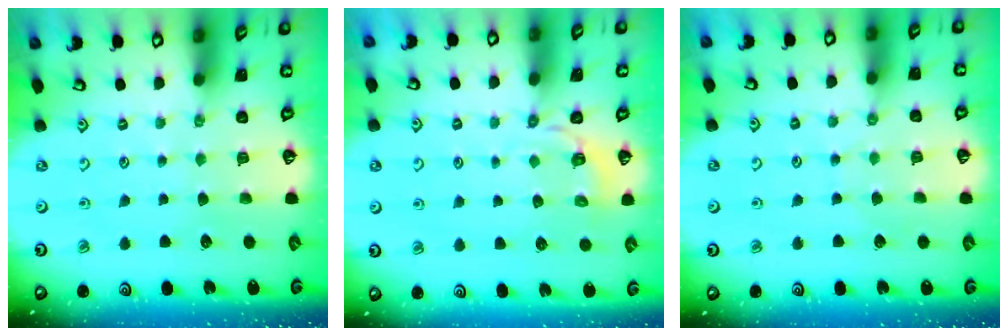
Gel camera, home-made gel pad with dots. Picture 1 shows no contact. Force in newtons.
{"total": 3.5, "press": 2.6, "slide": 2.4}
{"total": 3.1, "press": 3.1, "slide": 0.4}